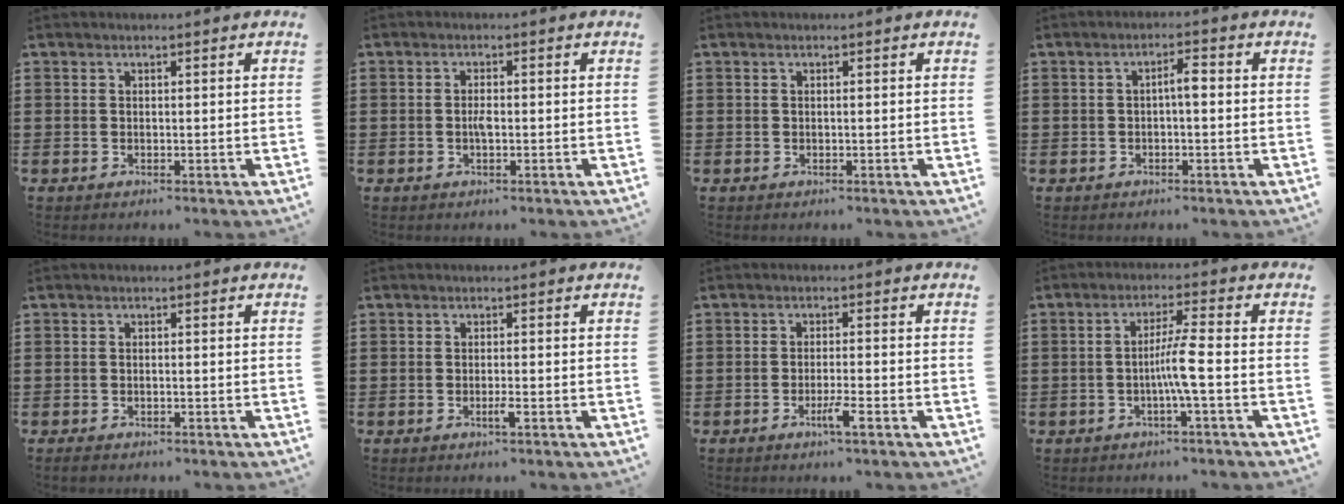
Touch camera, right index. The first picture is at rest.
{"total": 1.8, "force": [-0.4, 0.5, 1.7], "torque": [-0.033, 0.001, -0.007]}
{"total": 0.0}
{"total": 2.5, "force": [-0.2, 0.6, 2.5], "torque": [-0.047, 0.006, -0.006]}
{"total": 0.7, "force": [-0.6, 0.2, 0.4], "torque": [-0.009, -0.005, -0.011]}
{"total": 1.5, "force": [-0.8, 0.1, 1.3], "torque": [-0.030, -0.005, -0.015]}
{"total": 3.3, "force": [-1.8, 0.0, 2.7], "torque": [-0.050, -0.009, -0.033]}
{"total": 4.9, "force": [-1.3, -0.5, 4.7], "torque": [-0.085, -0.006, -0.029]}